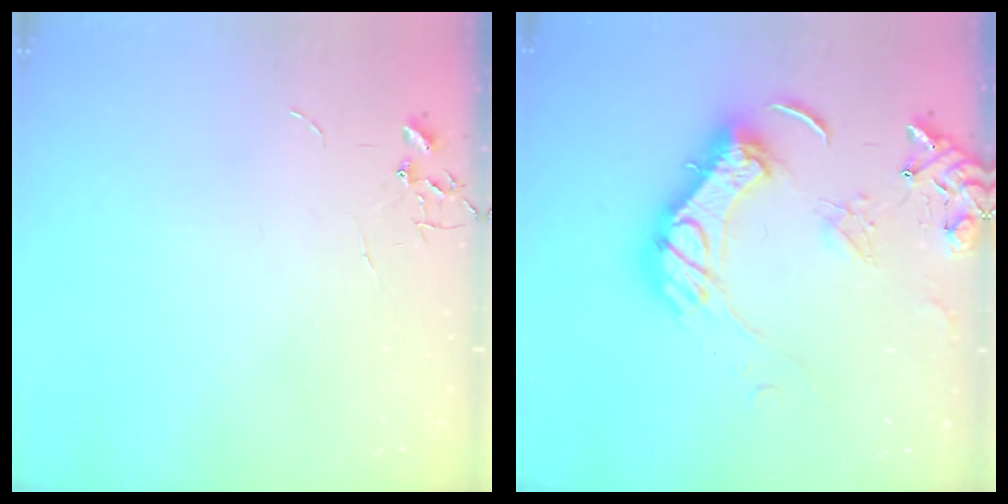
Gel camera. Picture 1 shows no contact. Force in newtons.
{"total": 18.6, "press": 18.4, "slide": 2.6}